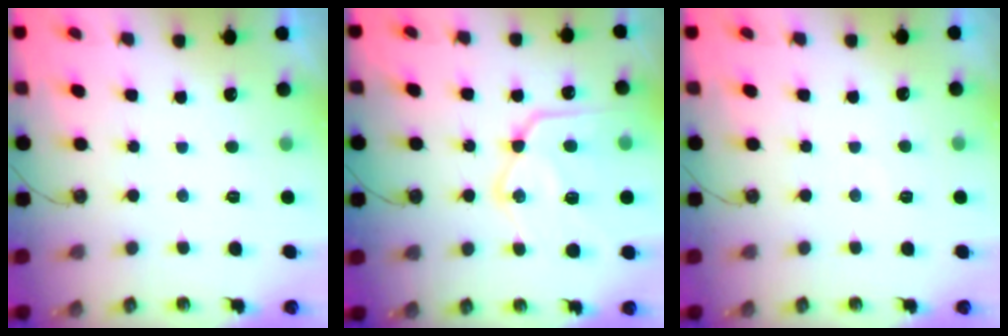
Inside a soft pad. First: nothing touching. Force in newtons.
{"total": 20.2, "press": 20.1, "slide": 1.9}
{"total": 2.6, "press": 2.6, "slide": 0.4}